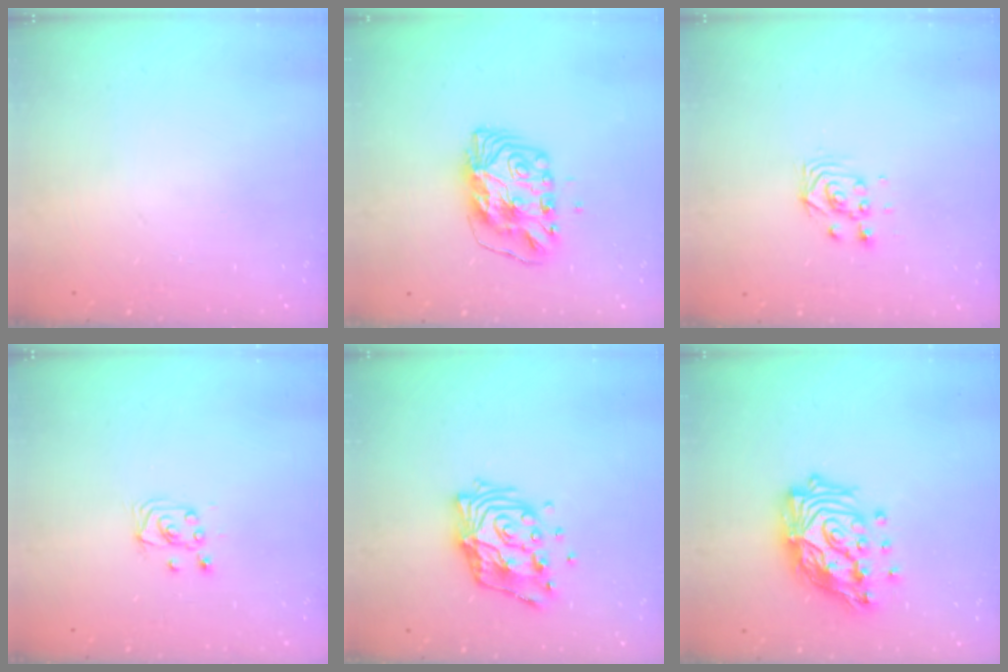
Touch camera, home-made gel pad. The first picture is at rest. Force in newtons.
{"total": 10.3, "press": 10.3, "slide": 0.8}
{"total": 3.0, "press": 3.0, "slide": 0.0}
{"total": 3.5, "press": 3.5, "slide": 0.4}
{"total": 13.7, "press": 13.6, "slide": 1.5}
{"total": 18.2, "press": 18.1, "slide": 1.6}